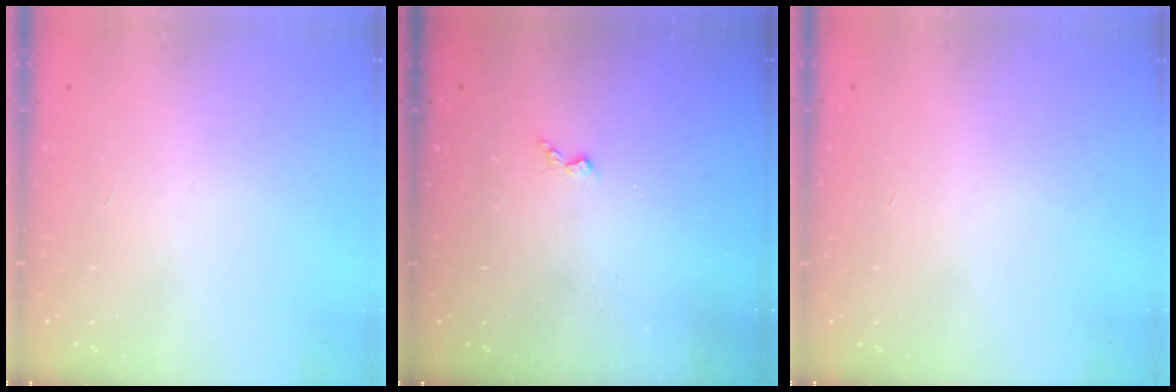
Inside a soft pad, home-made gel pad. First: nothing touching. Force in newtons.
{"total": 3.7, "press": 3.6, "slide": 0.6}
{"total": 0.0}